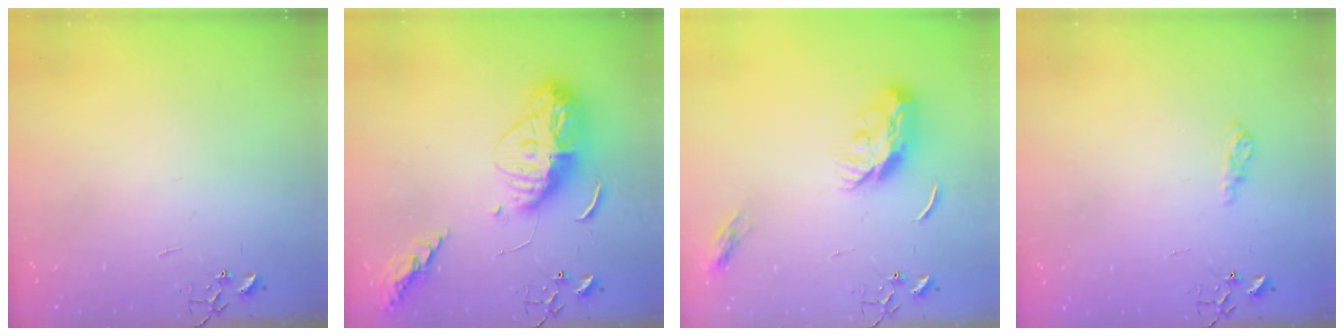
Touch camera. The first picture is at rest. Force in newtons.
{"total": 16.9, "press": 16.8, "slide": 1.6}
{"total": 11.0, "press": 11.0, "slide": 0.1}
{"total": 9.8, "press": 9.7, "slide": 1.0}